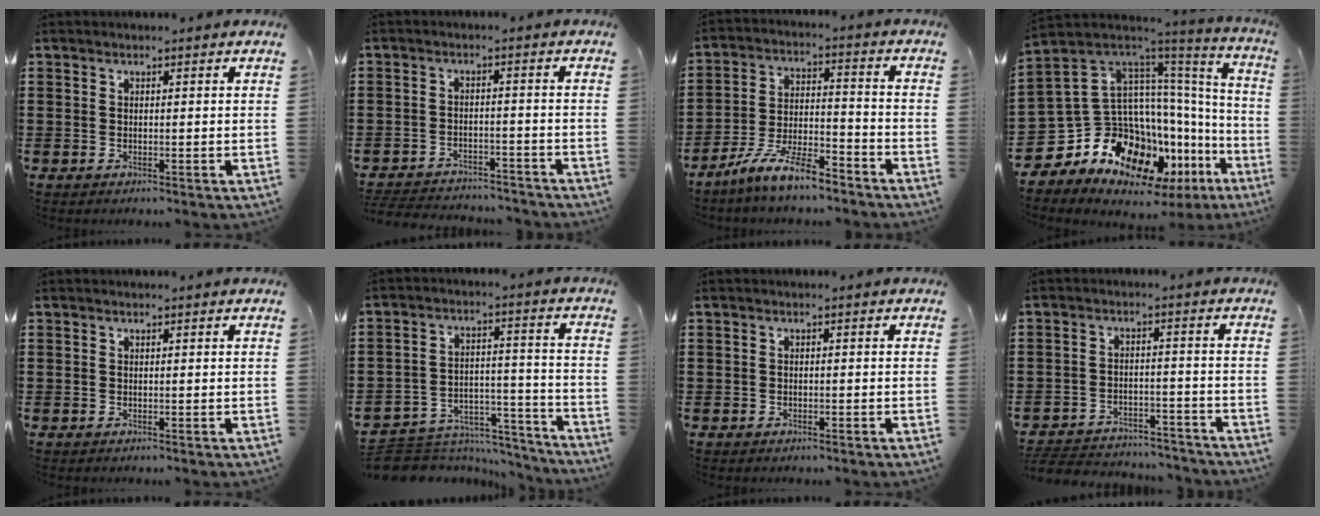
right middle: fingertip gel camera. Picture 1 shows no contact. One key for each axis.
{"total": 3.7, "fx": -3.7, "fy": 0.5, "fz": 0.2, "tx": -0.013, "ty": 0.000, "tz": -0.081}
{"total": 9.0, "fx": -7.3, "fy": 1.3, "fz": 5.0, "tx": -0.106, "ty": 0.006, "tz": -0.144}
{"total": 14.3, "fx": -8.4, "fy": 9.6, "fz": 6.3, "tx": -0.179, "ty": -0.024, "tz": -0.134}
{"total": 0.0}
{"total": 6.1, "fx": -5.7, "fy": 2.1, "fz": 0.3, "tx": -0.011, "ty": 0.013, "tz": -0.115}
{"total": 0.6, "fx": -0.4, "fy": 0.4, "fz": 0.2, "tx": -0.005, "ty": 0.001, "tz": -0.009}
{"total": 4.4, "fx": -4.3, "fy": 0.7, "fz": 0.2, "tx": -0.013, "ty": 0.006, "tz": -0.094}